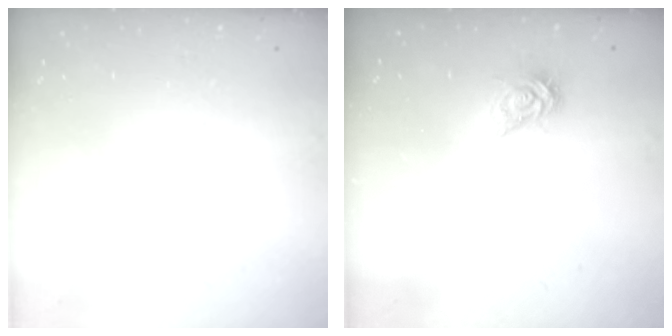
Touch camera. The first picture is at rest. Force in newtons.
{"total": 6.4, "press": 6.4, "slide": 0.7}